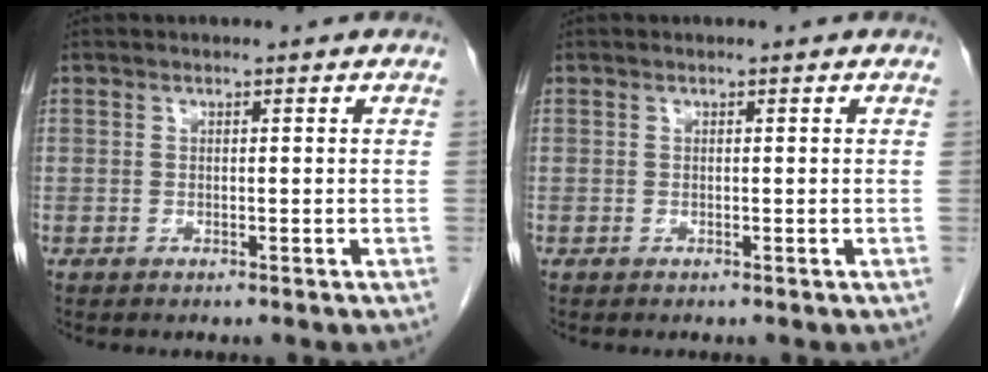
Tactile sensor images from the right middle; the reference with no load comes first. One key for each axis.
{"total": 0.0}